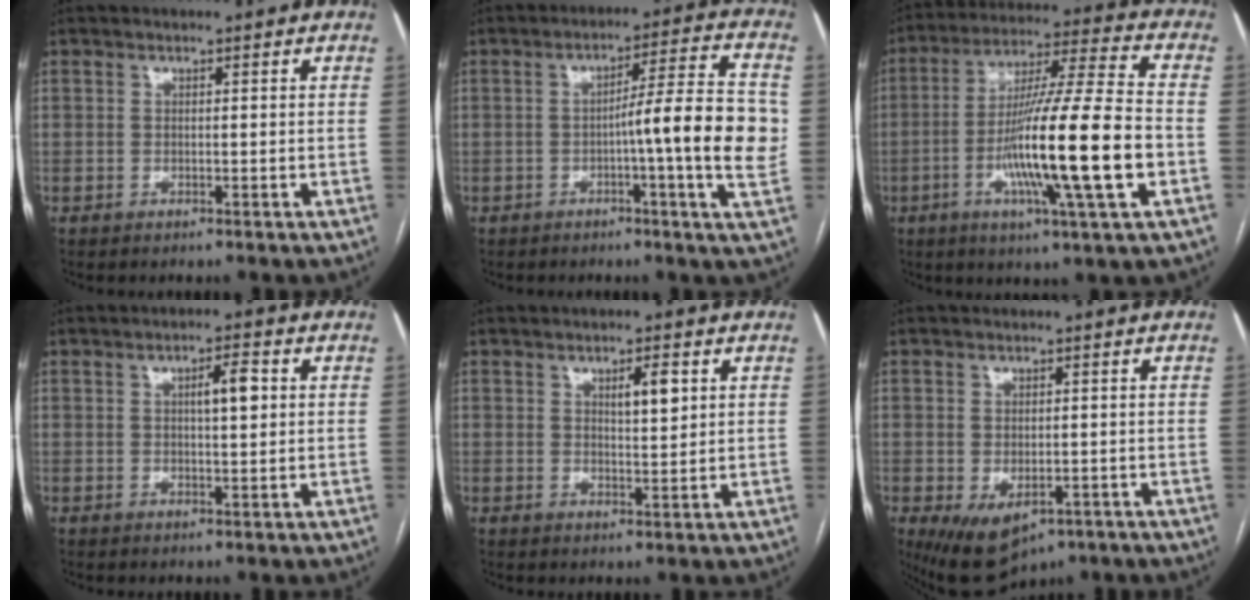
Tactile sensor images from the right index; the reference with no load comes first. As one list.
[{"total": 12.2, "force": [-1.4, -0.4, 12.1], "torque": [-0.171, 0.008, -0.027]}, {"total": 19.5, "force": [-4.7, -0.2, 18.9], "torque": [-0.335, -0.012, -0.086]}, {"total": 4.0, "force": [0.8, 0.8, 3.8], "torque": [-0.061, 0.007, 0.012]}, {"total": 3.6, "force": [1.4, 1.0, 3.1], "torque": [-0.048, -0.001, 0.024]}, {"total": 8.1, "force": [-3.9, 4.6, 5.4], "torque": [-0.083, -0.011, -0.048]}]